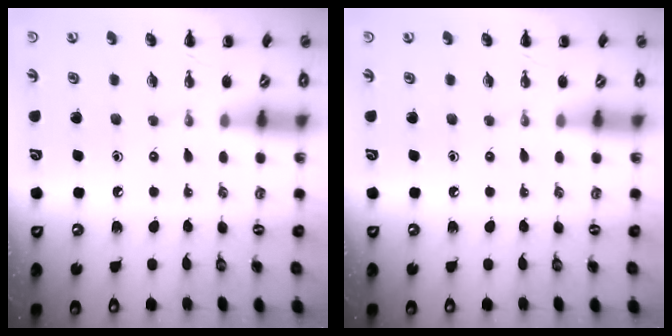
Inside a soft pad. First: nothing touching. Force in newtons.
{"total": 0.0}